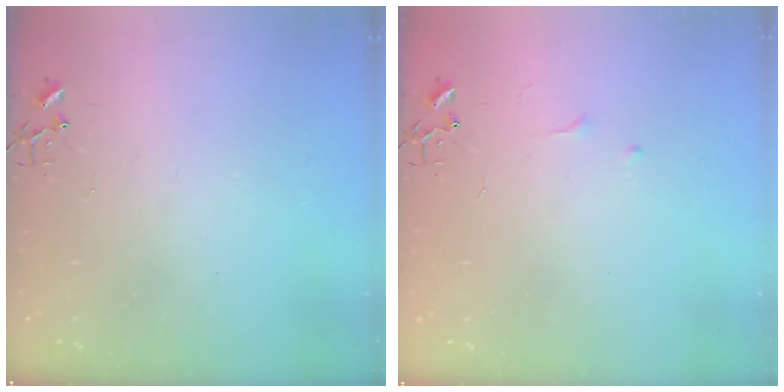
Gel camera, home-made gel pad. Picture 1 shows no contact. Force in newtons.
{"total": 4.7, "press": 4.7, "slide": 0.7}